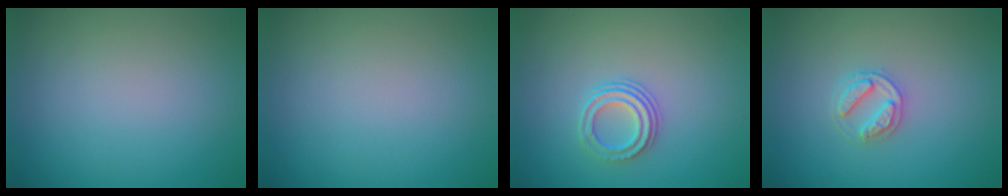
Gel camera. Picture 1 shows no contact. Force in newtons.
{"total": 0.0}
{"total": 2.5, "press": 2.1, "slide": 1.4}
{"total": 2.4, "press": 2.4, "slide": 0.4}